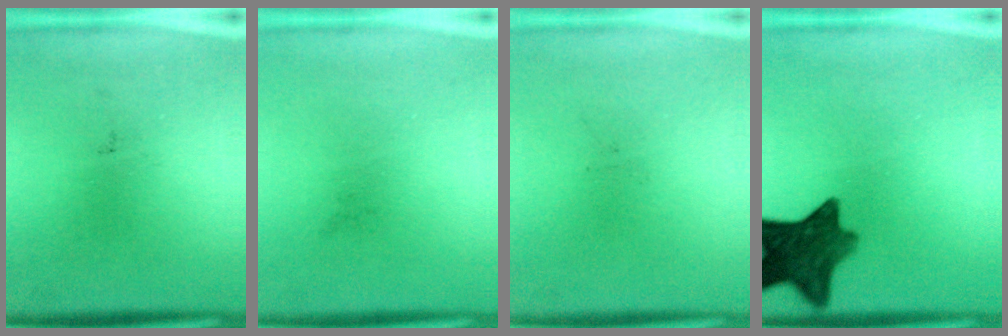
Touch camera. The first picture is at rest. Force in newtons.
{"total": 0.0}
{"total": 0.0}
{"total": 10.7}